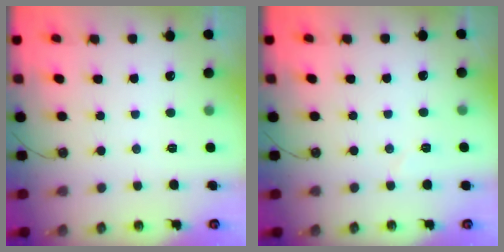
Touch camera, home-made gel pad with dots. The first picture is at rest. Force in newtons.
{"total": 4.4, "press": 3.9, "slide": 2.0}